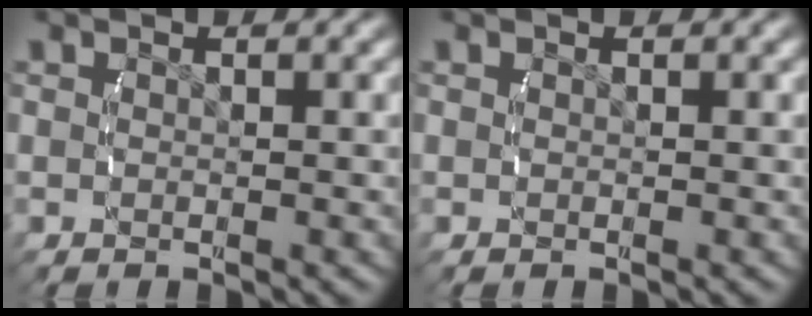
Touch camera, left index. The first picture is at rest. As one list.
[{"total": 0.0}]